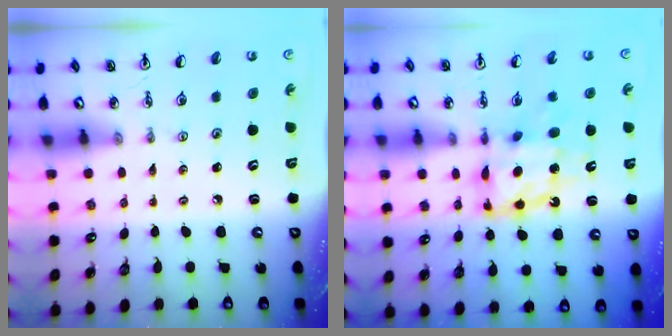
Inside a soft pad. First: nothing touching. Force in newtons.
{"total": 11.4, "press": 11.4, "slide": 1.1}